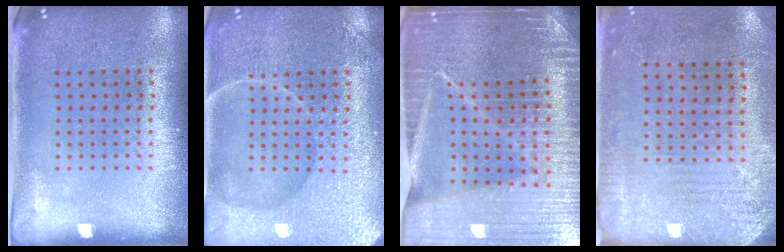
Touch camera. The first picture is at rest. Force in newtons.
{"total": 4.3, "press": 4.2, "slide": 0.5}
{"total": 5.3, "press": 4.8, "slide": 2.1}
{"total": 2.9, "press": 2.4, "slide": 1.6}